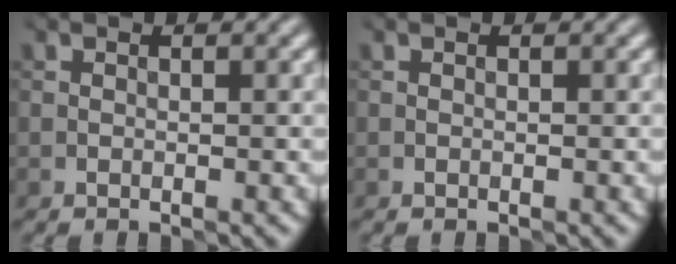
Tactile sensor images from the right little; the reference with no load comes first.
{"total": 0.0}